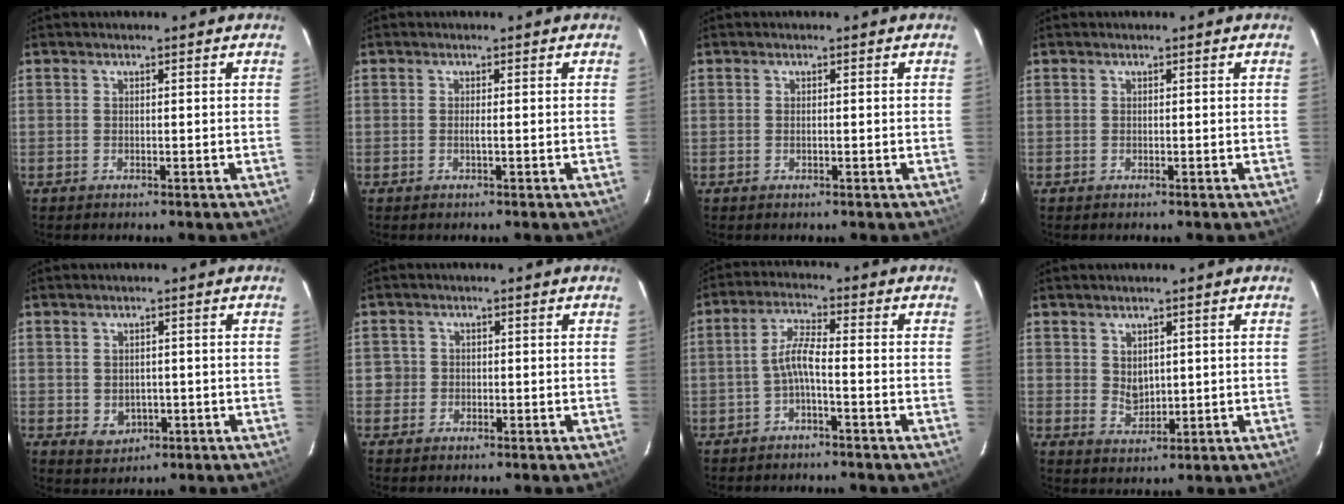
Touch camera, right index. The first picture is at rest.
{"total": 0.8, "force": [-0.1, -0.1, 0.8], "torque": [-0.014, 0.002, -0.002]}
{"total": 0.6, "force": [0.0, 0.2, 0.6], "torque": [-0.010, 0.003, -0.001]}
{"total": 0.0}
{"total": 5.0, "force": [-0.5, 4.3, 2.6], "torque": [-0.052, 0.001, 0.012]}
{"total": 2.9, "force": [-0.7, 2.7, 0.6], "torque": [-0.009, 0.007, -0.012]}
{"total": 4.5, "force": [-2.0, 0.6, 4.0], "torque": [-0.086, 0.014, -0.037]}
{"total": 3.8, "force": [1.4, 2.8, 2.1], "torque": [-0.029, 0.001, 0.034]}